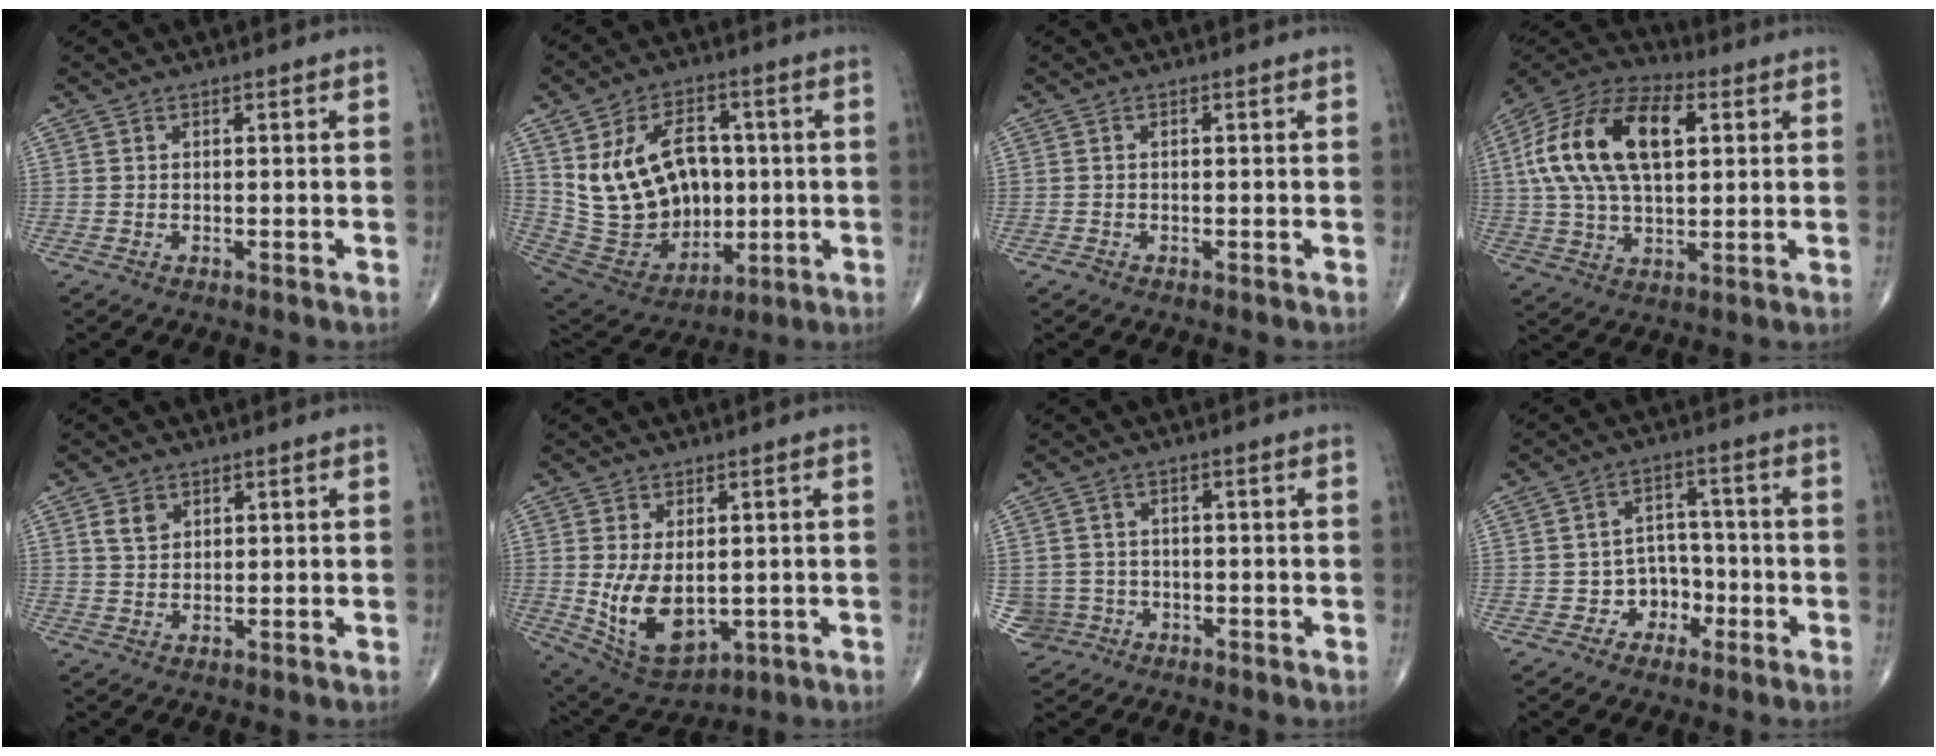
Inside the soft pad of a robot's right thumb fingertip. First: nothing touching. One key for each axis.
{"total": 19.5, "fx": 2.5, "fy": 14.3, "fz": 13.1, "tx": -0.195, "ty": 0.006, "tz": 0.073}
{"total": 0.6, "fx": -0.5, "fy": 0.3, "fz": 0.2, "tx": -0.003, "ty": 0.000, "tz": -0.012}
{"total": 21.3, "fx": 4.7, "fy": 11.6, "fz": 17.2, "tx": -0.322, "ty": 0.017, "tz": 0.074}
{"total": 3.3, "fx": 1.7, "fy": 2.3, "fz": 1.7, "tx": -0.021, "ty": -0.006, "tz": 0.036}
{"total": 11.9, "fx": -0.9, "fy": 7.0, "fz": 9.5, "tx": -0.157, "ty": -0.012, "tz": 0.013}
{"total": 5.0, "fx": -1.4, "fy": 4.8, "fz": 0.1, "tx": 0.007, "ty": 0.014, "tz": -0.020}
{"total": 6.2, "fx": -2.5, "fy": 5.3, "fz": 2.0, "tx": 0.016, "ty": 0.035, "tz": -0.041}